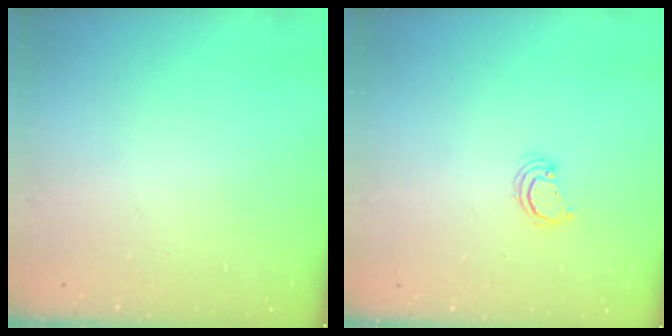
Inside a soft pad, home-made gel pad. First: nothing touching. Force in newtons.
{"total": 2.6, "press": 2.6, "slide": 0.2}